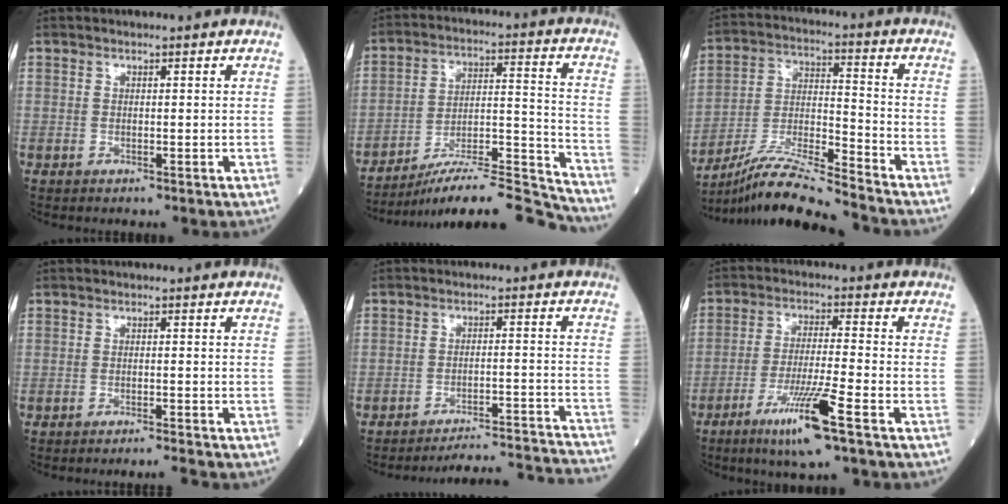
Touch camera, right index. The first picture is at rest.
{"total": 16.7, "force": [-15.9, -0.1, 5.3], "torque": [-0.082, 0.030, -0.255]}
{"total": 13.1, "force": [-12.0, -1.2, 5.1], "torque": [-0.096, -0.002, -0.218]}
{"total": 2.5, "force": [-2.3, -0.9, 0.4], "torque": [-0.005, -0.008, -0.031]}
{"total": 15.1, "force": [-15.0, -1.8, 1.3], "torque": [0.010, 0.004, -0.190]}
{"total": 9.6, "force": [-5.3, -0.6, 8.0], "torque": [-0.153, -0.022, -0.096]}